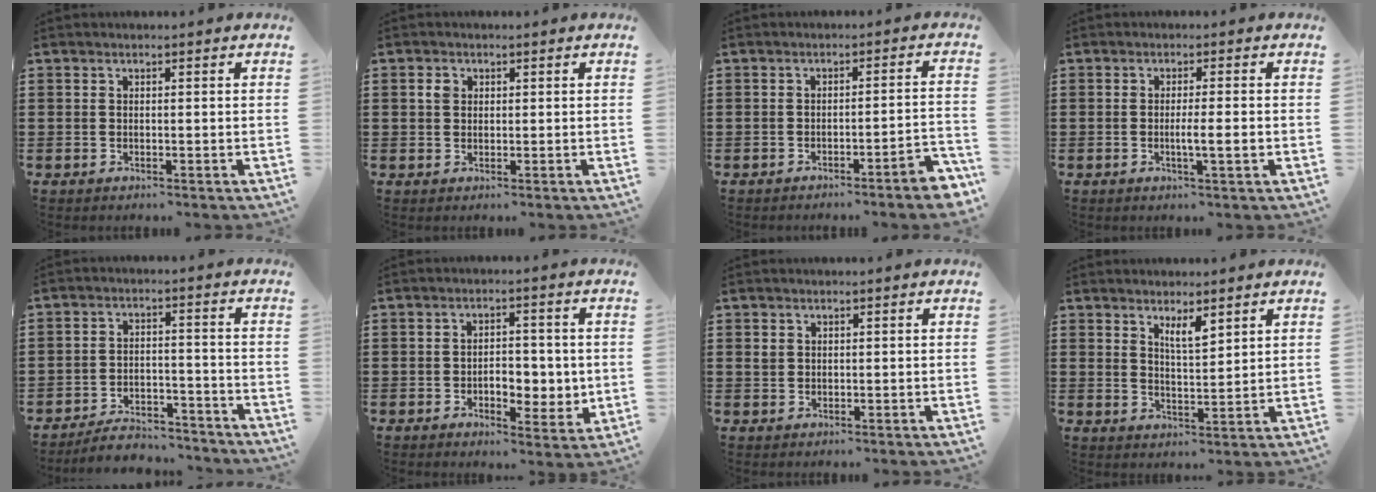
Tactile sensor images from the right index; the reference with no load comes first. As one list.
[{"total": 1.7, "force": [0.5, 1.3, 0.9], "torque": [-0.020, 0.008, 0.009]}, {"total": 3.5, "force": [-2.9, -0.2, 1.9], "torque": [-0.032, -0.010, -0.058]}, {"total": 3.1, "force": [-0.7, 0.1, 3.0], "torque": [-0.051, -0.004, -0.014]}, {"total": 5.2, "force": [-5.0, 1.1, 0.9], "torque": [-0.022, 0.008, -0.100]}, {"total": 5.2, "force": [-0.8, 3.3, 3.9], "torque": [-0.061, 0.003, -0.019]}, {"total": 0.9, "force": [0.4, 0.8, 0.3], "torque": [-0.007, 0.002, 0.010]}, {"total": 3.5, "force": [2.7, 0.8, 2.1], "torque": [-0.038, -0.003, 0.046]}]